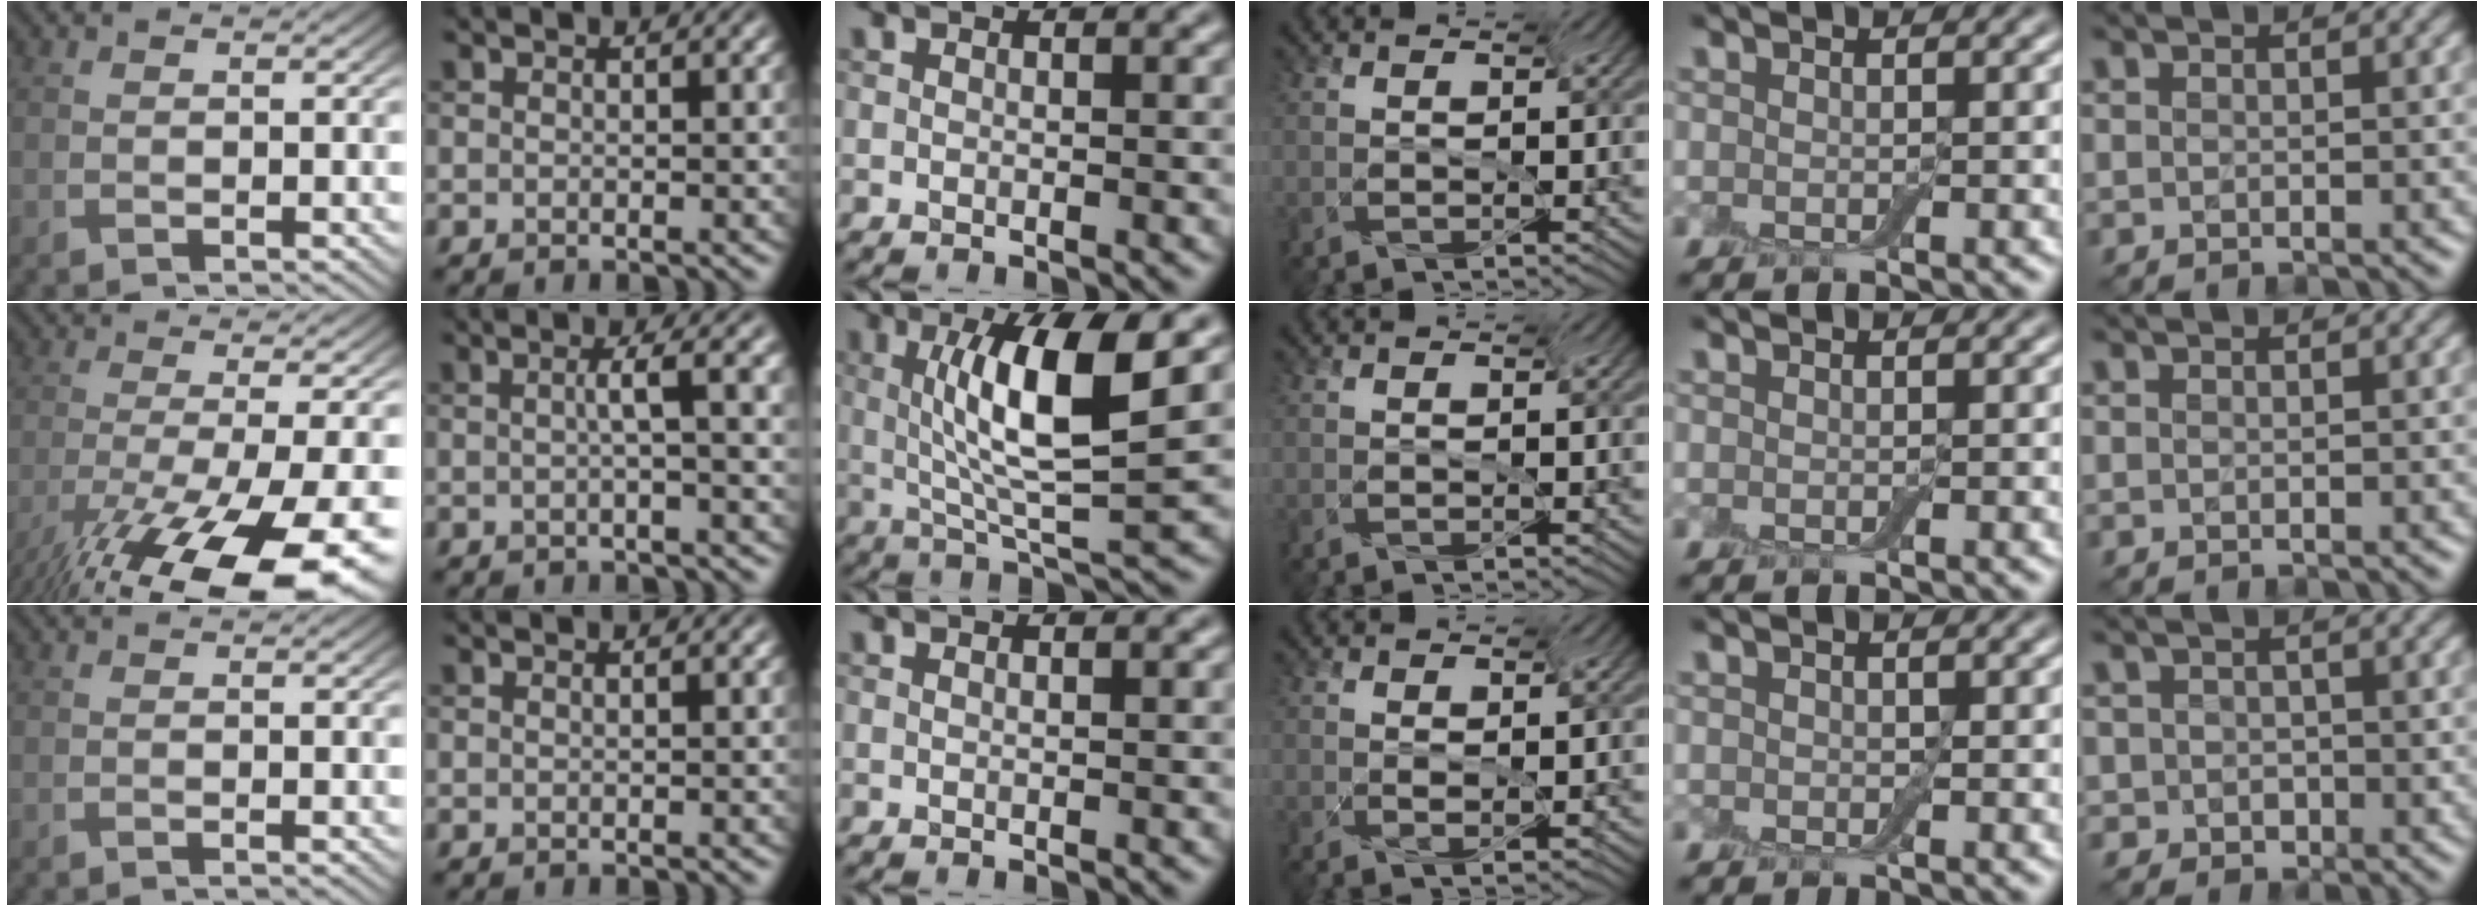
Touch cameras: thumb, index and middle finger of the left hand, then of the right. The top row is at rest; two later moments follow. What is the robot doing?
{"motion": "screw", "object": "jar lid"}